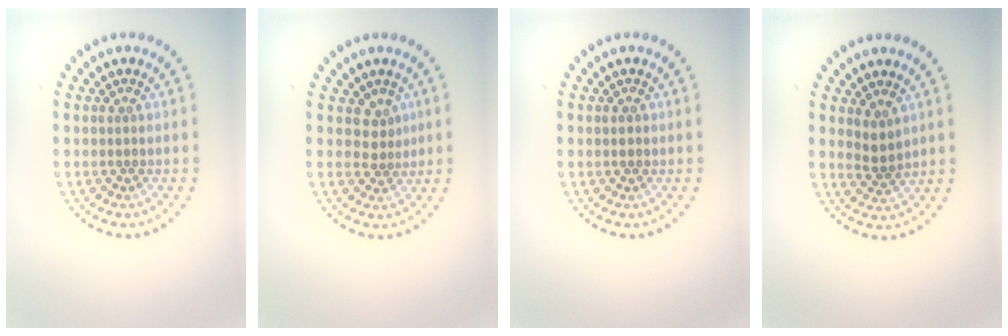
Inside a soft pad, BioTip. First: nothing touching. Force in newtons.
{"total": 1.7, "press": 1.1, "slide": 1.3}
{"total": 1.0, "press": 1.0, "slide": 0.0}
{"total": 1.8, "press": 1.5, "slide": 1.0}